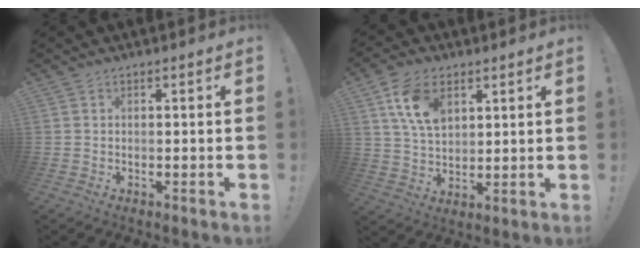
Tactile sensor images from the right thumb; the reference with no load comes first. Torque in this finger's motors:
{"motor_torque": [1.38, 1.23, 1.02, 0.17, 0.06]}